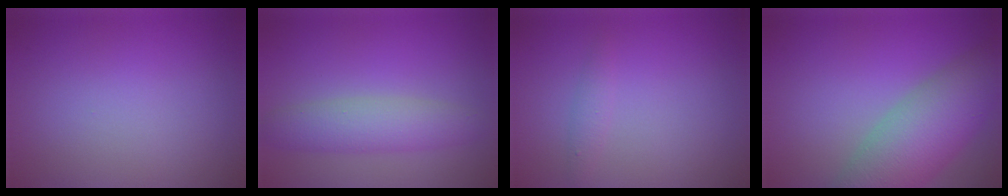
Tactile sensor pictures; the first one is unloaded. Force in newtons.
{"total": 3.8, "press": 3.8, "slide": 0.1}
{"total": 1.0, "press": 1.0, "slide": 0.1}
{"total": 8.3, "press": 8.3, "slide": 0.4}